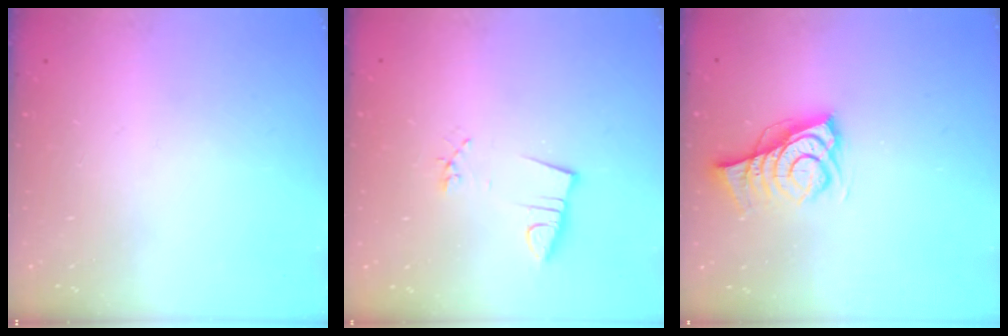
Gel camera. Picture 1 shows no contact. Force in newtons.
{"total": 3.1, "press": 1.8, "slide": 2.6}
{"total": 8.9, "press": 8.3, "slide": 3.2}